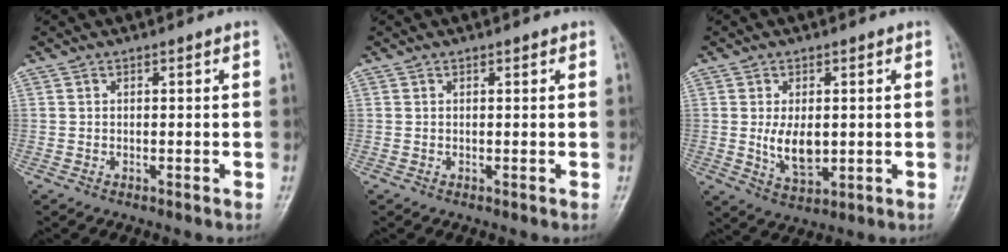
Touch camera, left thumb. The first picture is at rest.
{"total": 0.6, "force": [0.4, 0.3, 0.4], "torque": [-0.005, -0.002, 0.002]}
{"total": 6.6, "force": [0.2, 3.9, 5.4], "torque": [-0.083, -0.014, 0.013]}